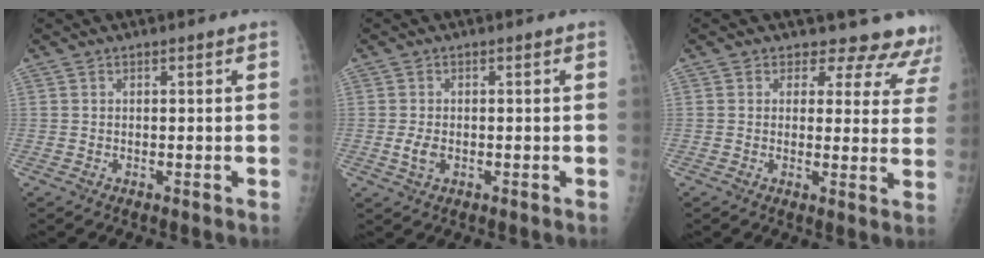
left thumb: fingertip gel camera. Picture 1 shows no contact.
{"total": 2.6, "force": [-0.5, 1.7, 2.0], "torque": [-0.037, -0.002, -0.007]}
{"total": 12.7, "force": [11.3, 5.6, 1.2], "torque": [0.042, -0.071, 0.097]}